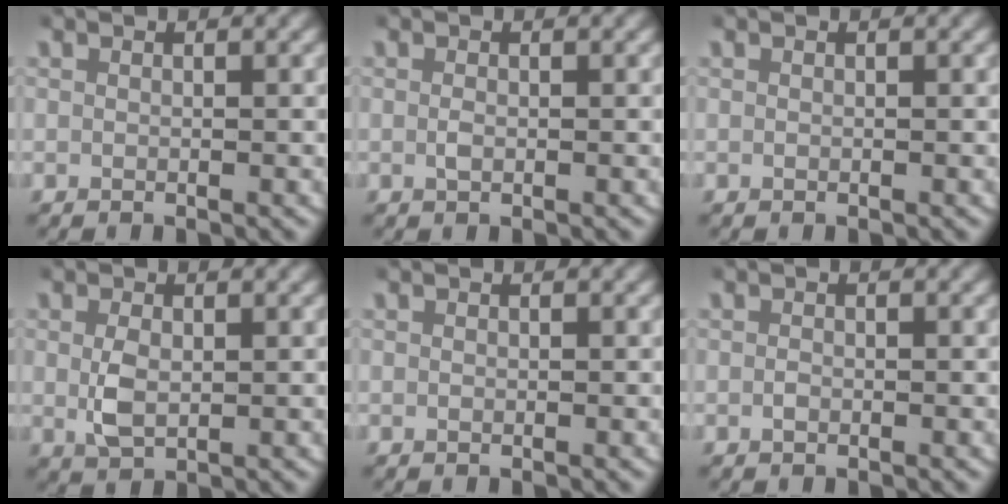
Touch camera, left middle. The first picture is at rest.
{"total": 0.7, "force": [-0.1, 0.4, 0.6], "torque": [-0.017, -0.004, 0.001]}
{"total": 0.0}
{"total": 2.6, "force": [0.1, 1.5, 2.1], "torque": [-0.052, -0.010, 0.009]}
{"total": 0.0}
{"total": 0.5, "force": [-0.3, 0.3, 0.3], "torque": [-0.012, -0.003, -0.003]}